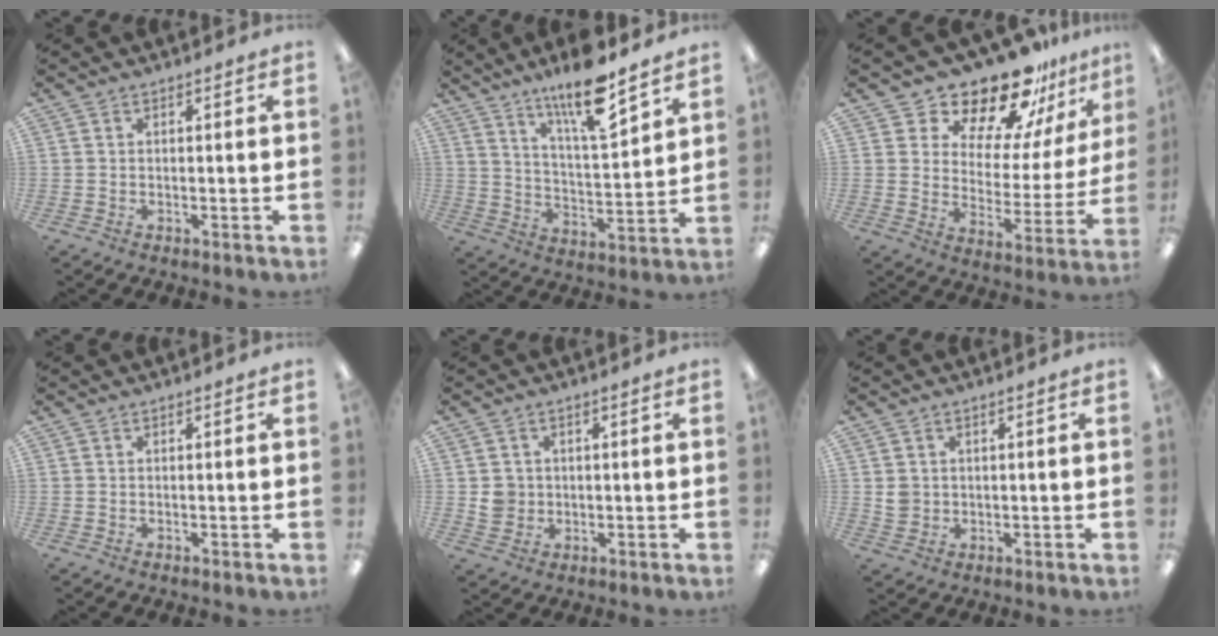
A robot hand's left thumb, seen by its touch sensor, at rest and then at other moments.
{"total": 14.2, "force": [10.9, 2.8, 8.6], "torque": [-0.147, -0.064, 0.181]}
{"total": 18.6, "force": [16.2, 6.6, 6.2], "torque": [-0.109, -0.135, 0.282]}
{"total": 0.0}
{"total": 3.9, "force": [0.3, 3.8, 0.8], "torque": [-0.004, 0.001, 0.004]}
{"total": 3.0, "force": [0.7, 2.7, 1.1], "torque": [-0.015, 0.001, 0.013]}